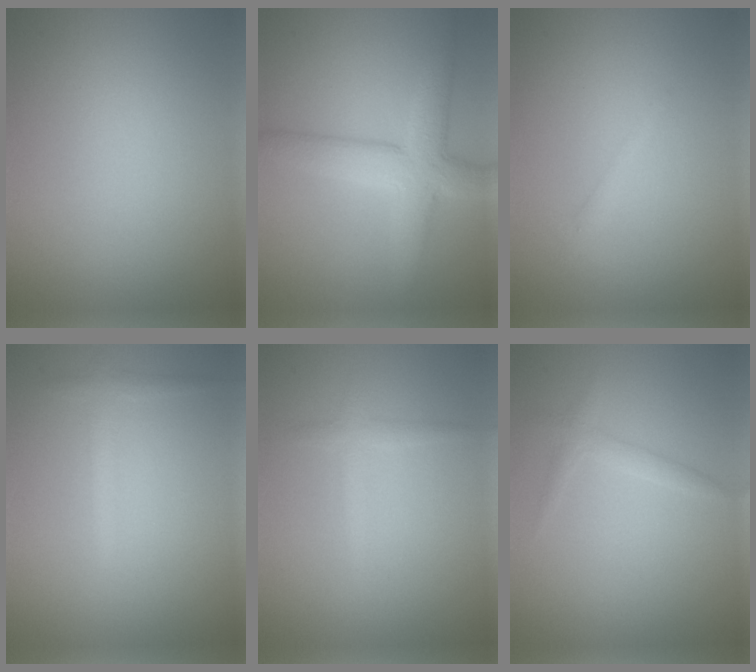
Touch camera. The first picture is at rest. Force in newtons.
{"total": 5.6, "press": 5.6, "slide": 0.6}
{"total": 0.9, "press": 0.9, "slide": 0.1}
{"total": 1.5, "press": 1.5, "slide": 0.2}
{"total": 1.4, "press": 1.4, "slide": 0.1}
{"total": 1.3, "press": 1.3, "slide": 0.1}